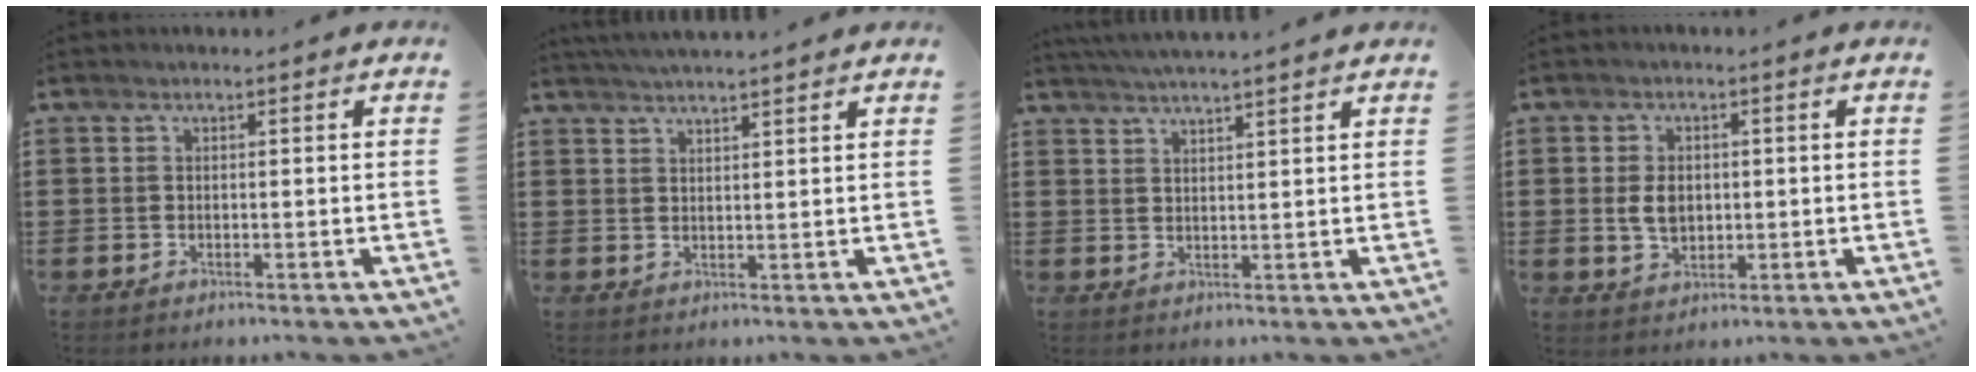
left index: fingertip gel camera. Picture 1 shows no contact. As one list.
[{"total": 2.2, "force": [2.1, -0.7, 0.1], "torque": [-0.006, -0.004, 0.039]}, {"total": 2.9, "force": [2.7, -1.0, 0.2], "torque": [-0.012, -0.009, 0.050]}, {"total": 3.5, "force": [0.3, 2.3, 2.6], "torque": [-0.062, 0.005, 0.002]}]